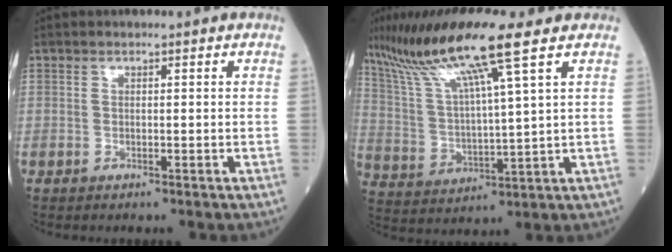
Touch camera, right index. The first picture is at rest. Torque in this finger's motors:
{"motor_torque": [1.02, 1.12, 0.30, 0.20]}